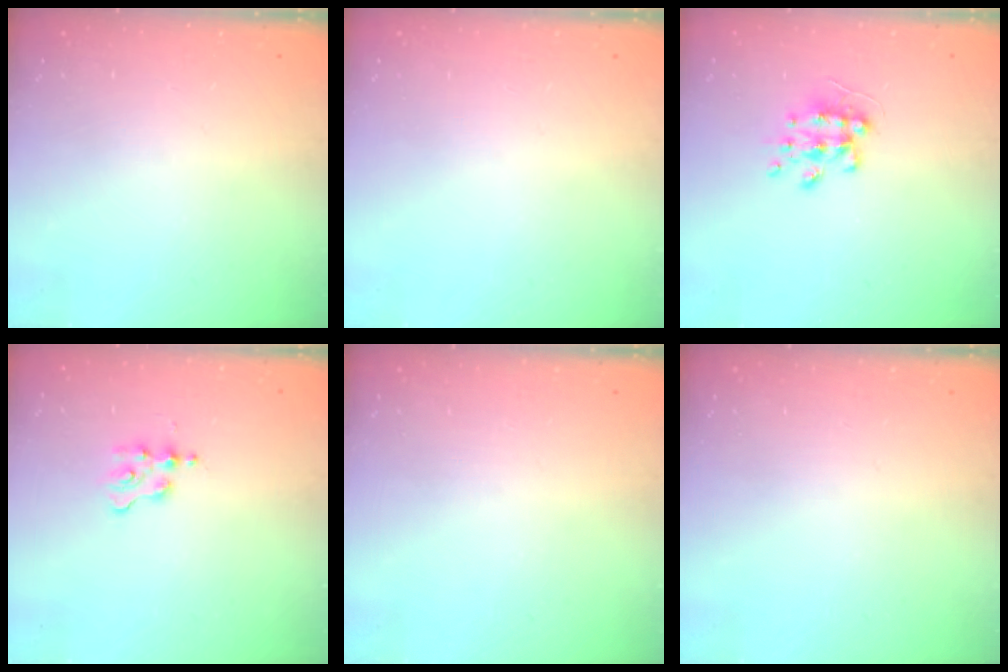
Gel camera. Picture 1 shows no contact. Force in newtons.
{"total": 0.0}
{"total": 8.4, "press": 8.3, "slide": 0.6}
{"total": 1.7, "press": 1.7, "slide": 0.2}
{"total": 0.0}
{"total": 0.0}